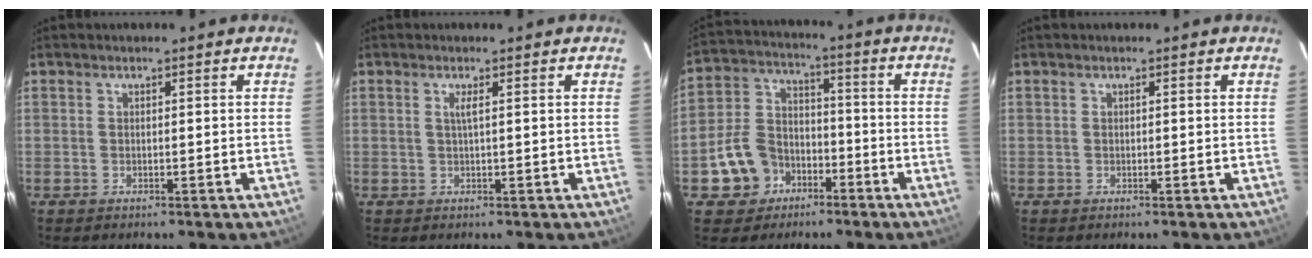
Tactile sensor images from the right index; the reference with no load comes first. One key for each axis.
{"total": 1.2, "fx": 0.4, "fy": -0.3, "fz": 1.1, "tx": -0.022, "ty": -0.001, "tz": 0.006}
{"total": 10.4, "fx": -5.2, "fy": 8.4, "fz": 3.3, "tx": -0.094, "ty": 0.037, "tz": -0.077}
{"total": 0.0}